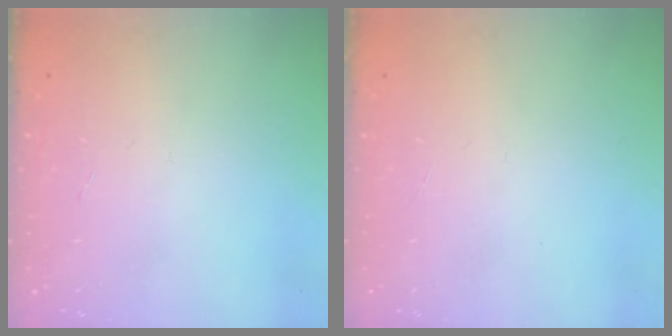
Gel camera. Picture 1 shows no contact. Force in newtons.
{"total": 0.0}